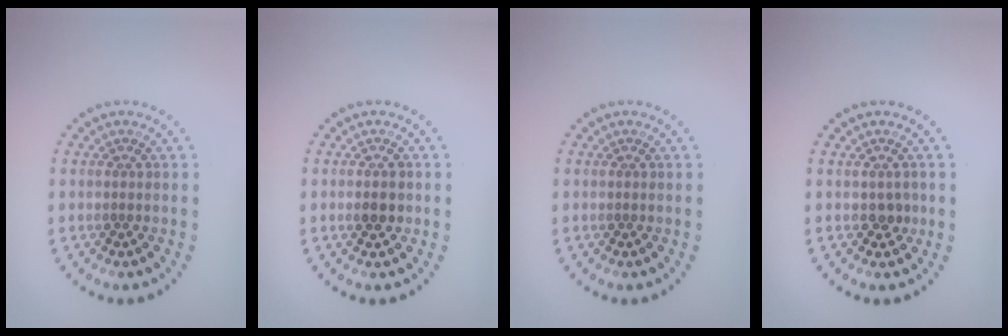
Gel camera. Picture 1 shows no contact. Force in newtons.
{"total": 1.6, "press": 1.6, "slide": 0.2}
{"total": 0.0}
{"total": 0.9, "press": 0.9, "slide": 0.3}